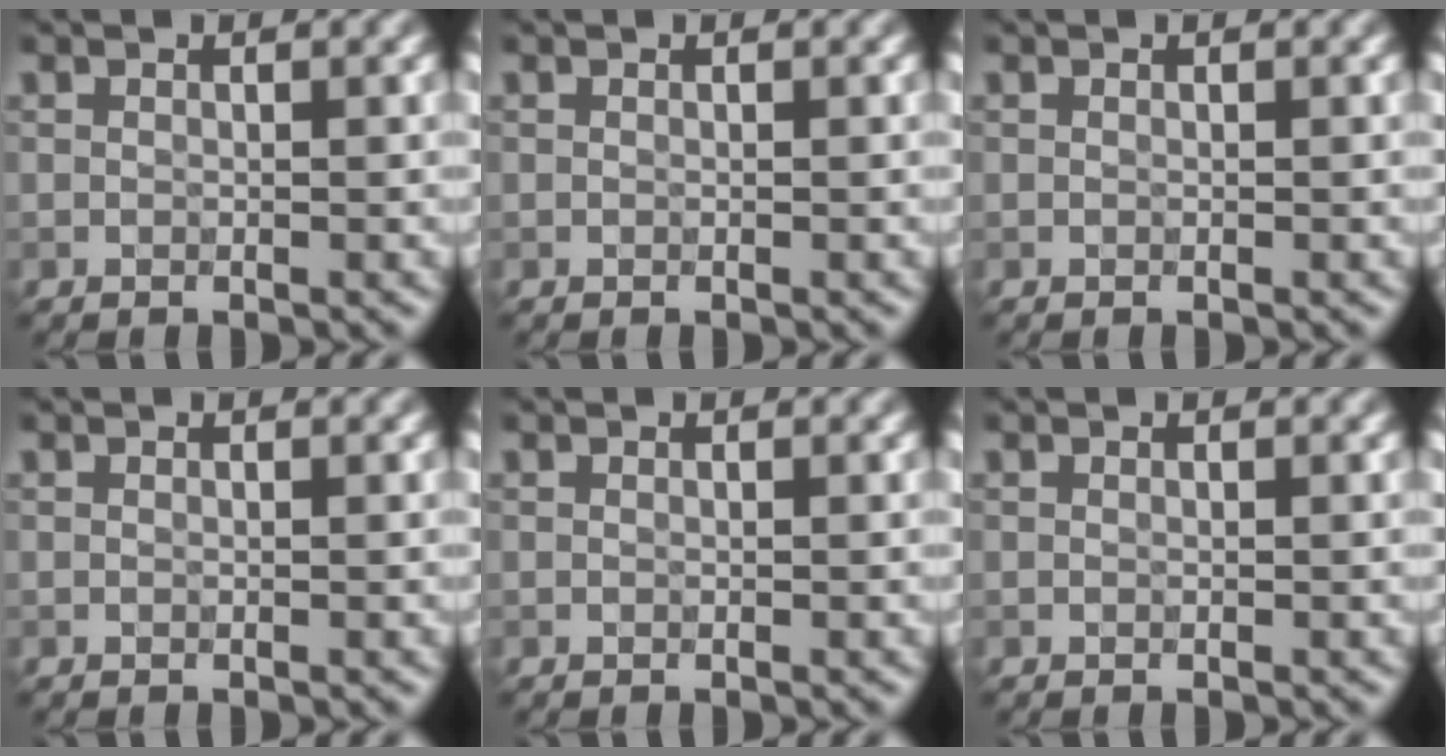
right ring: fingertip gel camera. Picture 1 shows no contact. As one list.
[{"total": 0.0}, {"total": 0.0}, {"total": 0.0}, {"total": 0.0}, {"total": 0.0}]